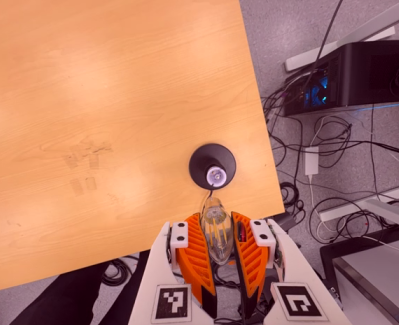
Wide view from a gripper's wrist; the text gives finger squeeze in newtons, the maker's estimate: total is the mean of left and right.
{"total": 19.3, "left": 23.9, "right": 14.8}